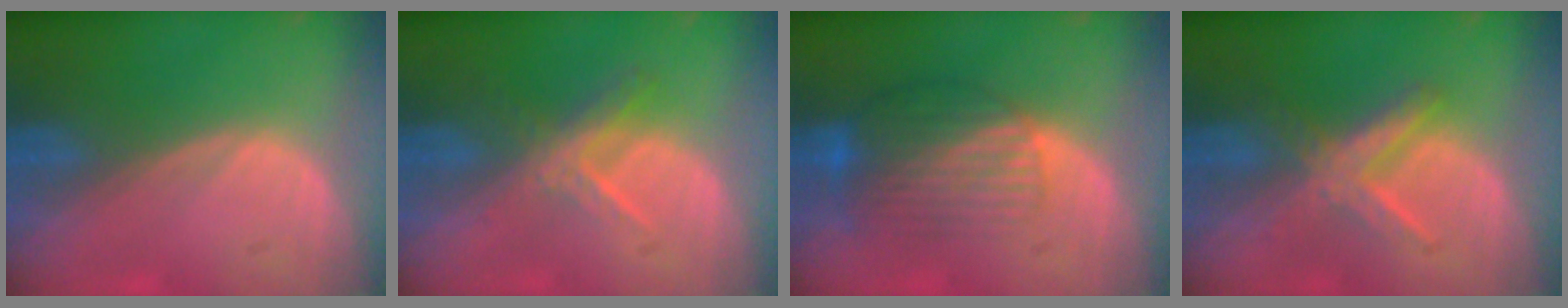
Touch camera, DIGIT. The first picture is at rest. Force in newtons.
{"total": 5.7, "press": 5.0, "slide": 2.9}
{"total": 8.4, "press": 7.2, "slide": 4.4}
{"total": 5.6, "press": 5.6, "slide": 0.0}